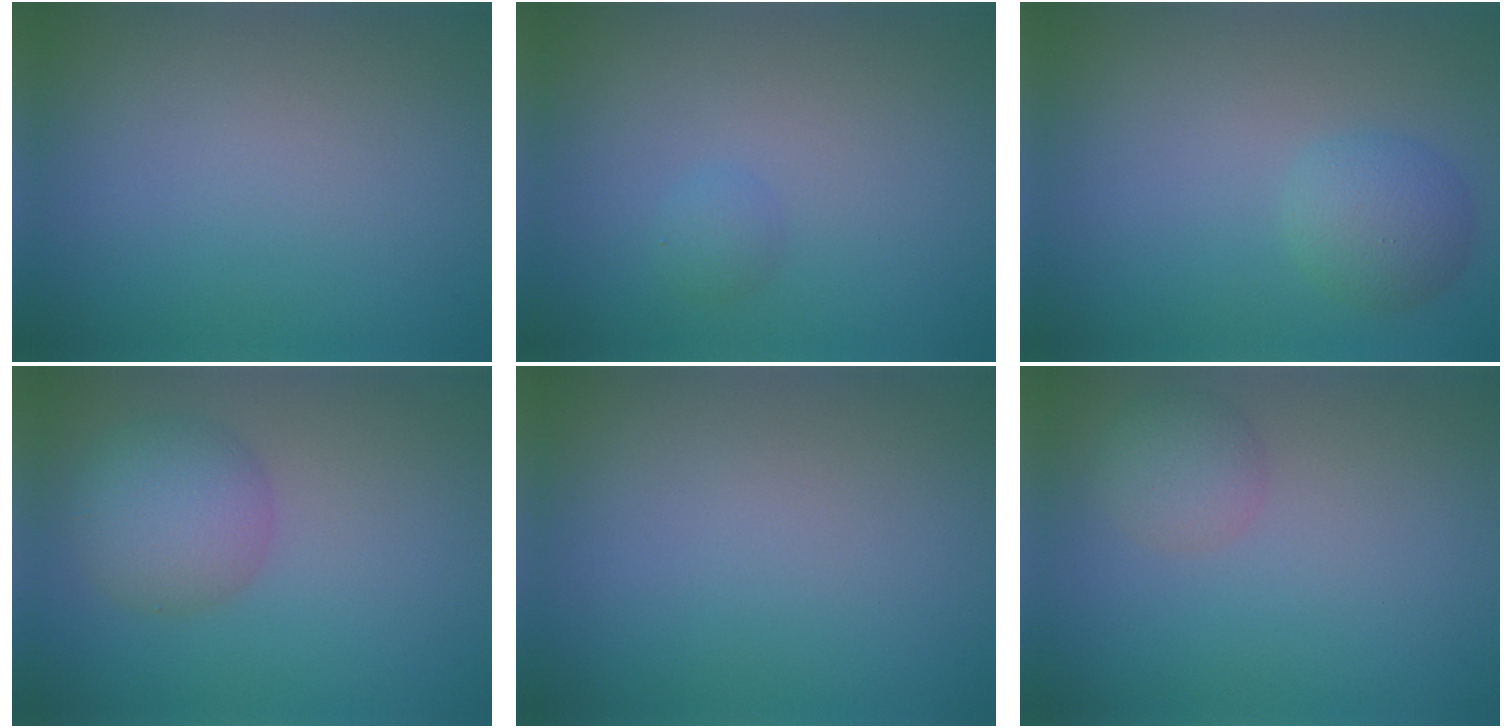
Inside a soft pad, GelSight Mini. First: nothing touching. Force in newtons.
{"total": 0.9, "press": 0.9, "slide": 0.1}
{"total": 2.7, "press": 2.7, "slide": 0.2}
{"total": 4.4, "press": 4.4, "slide": 0.2}
{"total": 0.0}
{"total": 2.2, "press": 2.2, "slide": 0.1}